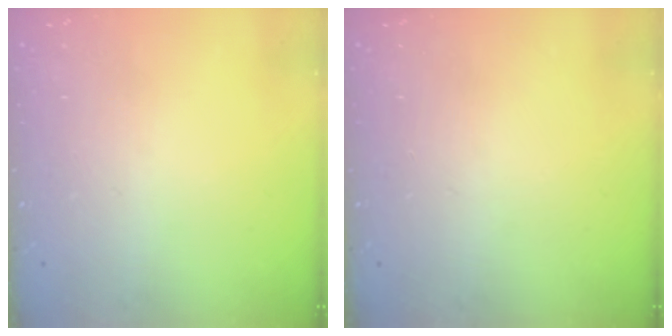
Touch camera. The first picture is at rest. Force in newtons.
{"total": 0.0}